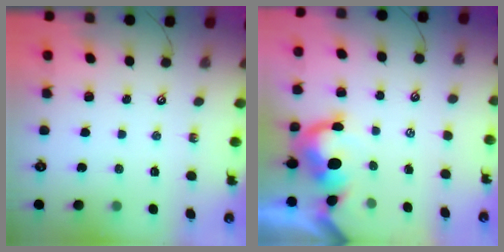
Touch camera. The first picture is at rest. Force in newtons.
{"total": 2.8, "press": 2.6, "slide": 0.9}